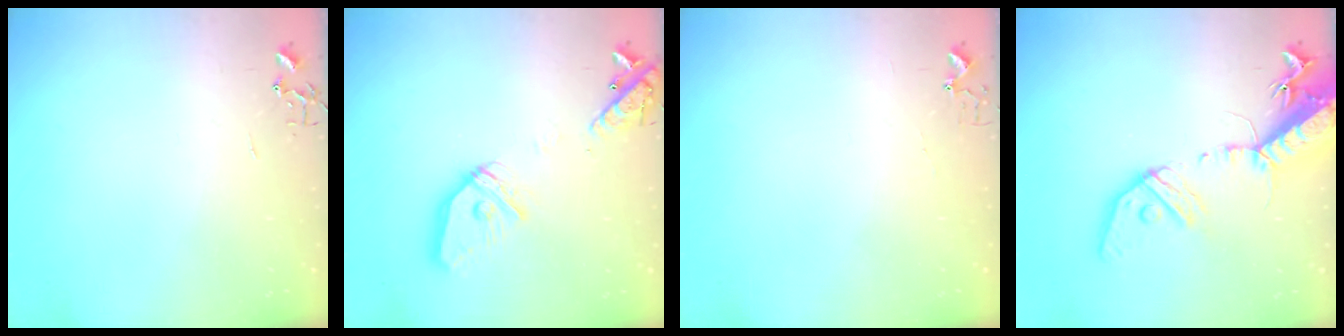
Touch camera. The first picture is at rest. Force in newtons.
{"total": 17.0, "press": 16.8, "slide": 2.6}
{"total": 3.4, "press": 3.4, "slide": 0.5}
{"total": 20.5, "press": 20.0, "slide": 4.4}